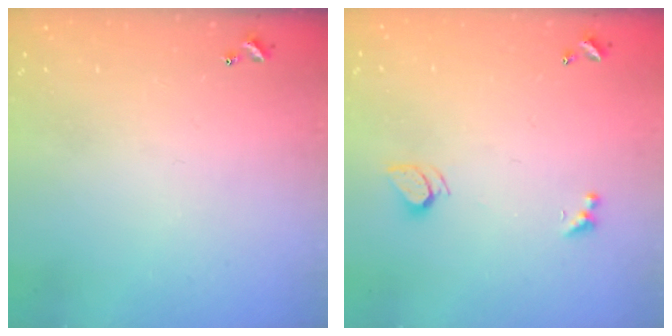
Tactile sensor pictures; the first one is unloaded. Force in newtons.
{"total": 2.0, "press": 1.9, "slide": 0.5}